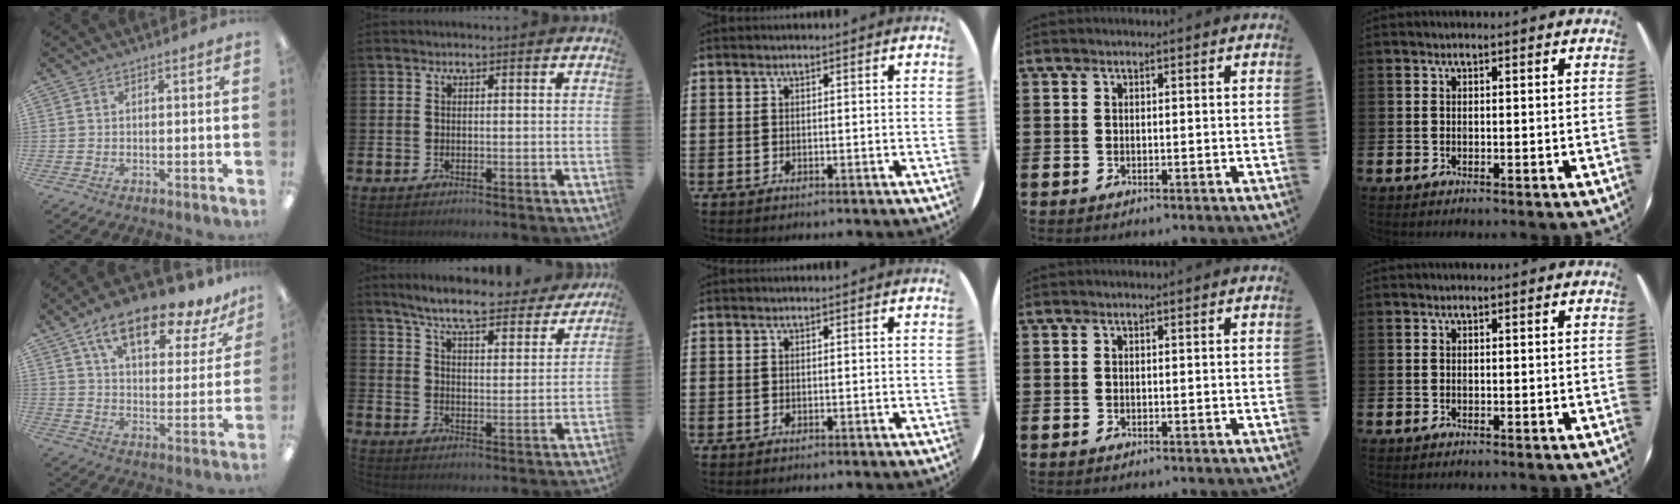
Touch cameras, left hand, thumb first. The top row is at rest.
{"thumb": {"total": 15.8, "force": [11.1, 5.4, 9.9], "torque": [-0.164, -0.055, 0.187]}, "index": {"total": 7.2, "force": [6.6, 0.6, 2.8], "torque": [-0.079, -0.041, 0.112]}}